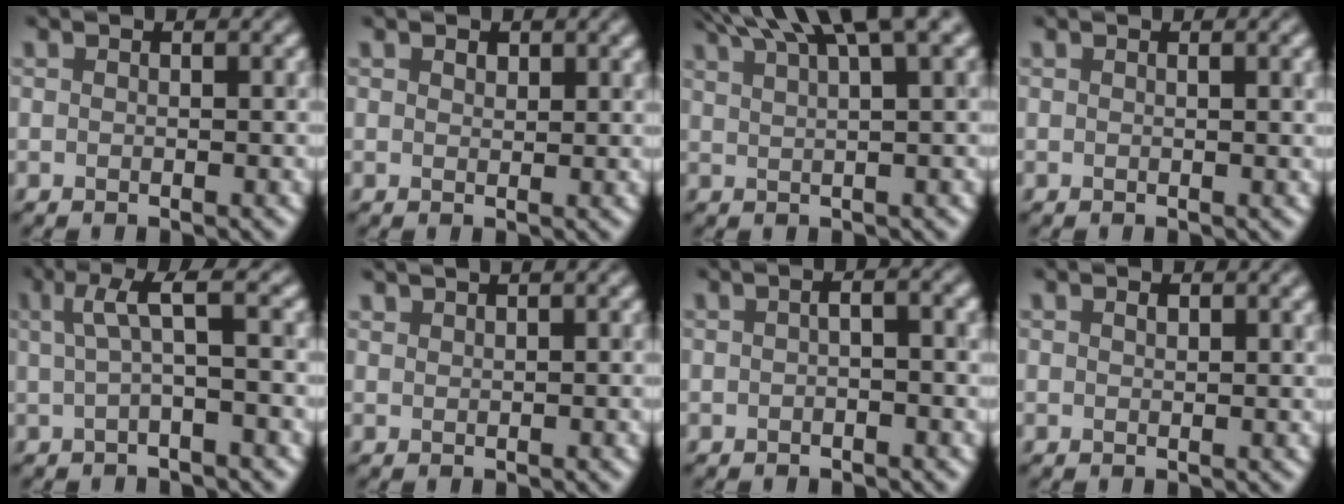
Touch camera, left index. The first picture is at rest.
{"total": 1.0, "force": [0.7, 0.5, 0.3], "torque": [-0.004, 0.004, 0.012]}
{"total": 8.7, "force": [6.1, 1.5, 6.0], "torque": [-0.060, 0.031, 0.071]}
{"total": 1.8, "force": [0.4, 0.6, 1.7], "torque": [-0.014, 0.008, -0.002]}
{"total": 3.1, "force": [0.6, 0.4, 3.0], "torque": [-0.052, 0.013, 0.007]}
{"total": 1.1, "force": [1.1, 0.1, 0.3], "torque": [-0.004, 0.001, 0.018]}
{"total": 3.4, "force": [0.5, 1.4, 3.1], "torque": [-0.031, 0.012, -0.008]}
{"total": 1.1, "force": [0.7, 0.2, 0.8], "torque": [-0.010, 0.004, 0.010]}